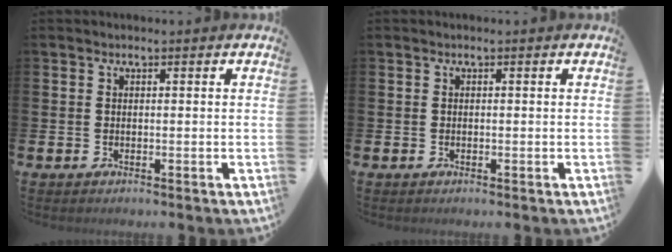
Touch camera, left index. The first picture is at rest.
{"total": 0.0}